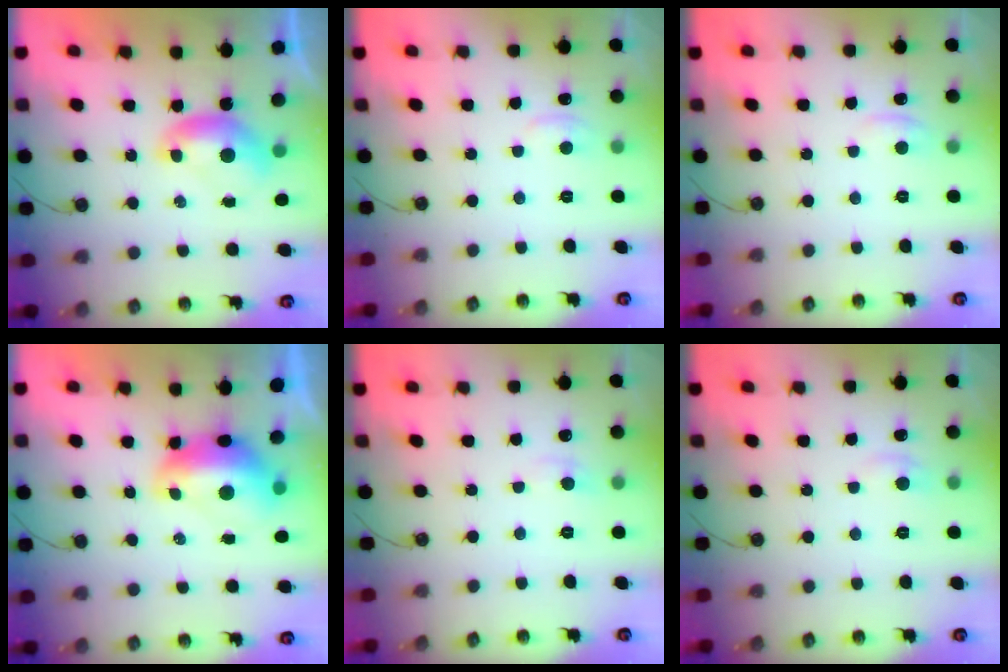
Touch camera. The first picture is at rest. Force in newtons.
{"total": 2.3, "press": 2.3, "slide": 0.6}
{"total": 1.7, "press": 1.6, "slide": 0.6}
{"total": 2.9, "press": 2.8, "slide": 0.7}
{"total": 1.2, "press": 1.1, "slide": 0.4}
{"total": 1.0, "press": 0.5, "slide": 0.9}